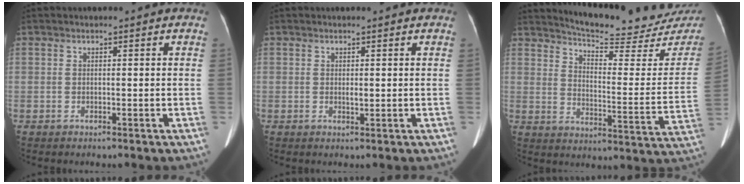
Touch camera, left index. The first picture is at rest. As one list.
[{"total": 1.1, "force": [0.5, 0.4, 0.9], "torque": [-0.014, -0.001, 0.006]}, {"total": 22.6, "force": [21.4, 3.2, 6.4], "torque": [-0.086, -0.090, 0.259]}]